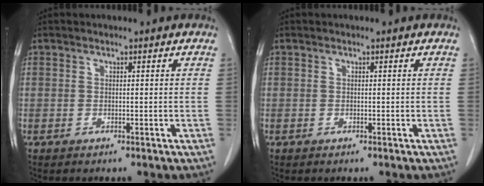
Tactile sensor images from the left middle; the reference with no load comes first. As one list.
[{"total": 0.0}]